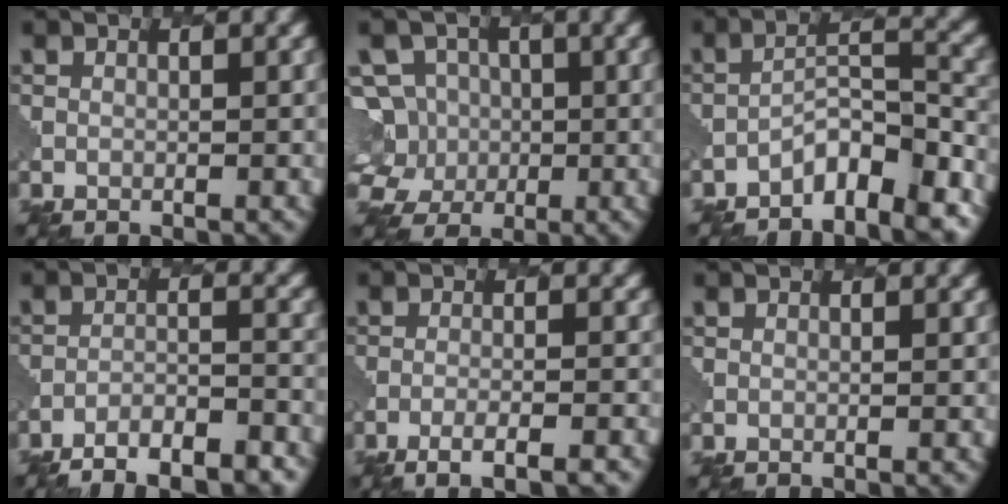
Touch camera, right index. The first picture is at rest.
{"total": 7.2, "force": [0.4, 6.6, 2.8], "torque": [-0.064, 0.030, -0.030]}
{"total": 6.0, "force": [-4.6, 1.7, 3.6], "torque": [-0.053, 0.009, -0.078]}
{"total": 7.5, "force": [-6.5, 1.8, 3.3], "torque": [-0.051, -0.006, -0.096]}
{"total": 4.0, "force": [-2.7, 0.7, 2.8], "torque": [-0.046, 0.001, -0.051]}
{"total": 0.0}